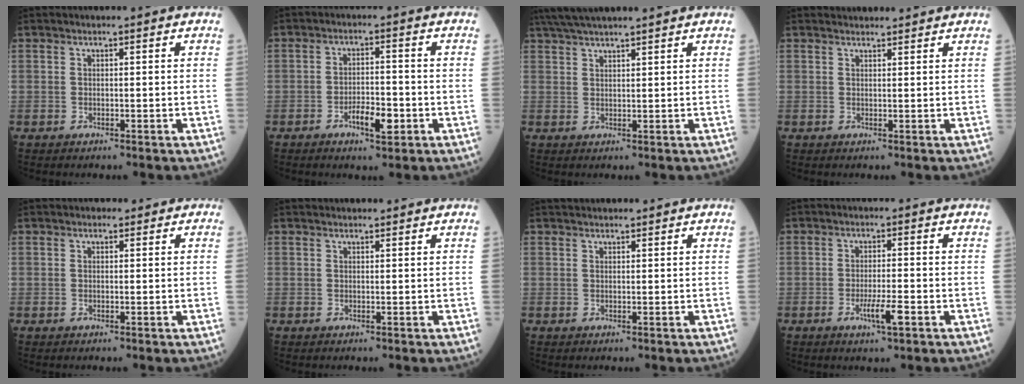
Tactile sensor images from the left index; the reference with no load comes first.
{"total": 4.8, "force": [-2.2, 1.5, 4.0], "torque": [-0.070, 0.002, -0.035]}
{"total": 9.2, "force": [8.0, -0.1, 4.4], "torque": [-0.077, 0.038, 0.126]}
{"total": 3.5, "force": [3.5, 0.5, 0.5], "torque": [-0.008, 0.025, 0.048]}
{"total": 0.6, "force": [0.3, 0.5, 0.1], "torque": [0.000, 0.001, 0.001]}
{"total": 2.6, "force": [2.6, 0.3, 0.4], "torque": [-0.006, 0.023, 0.034]}
{"total": 2.8, "force": [2.7, 0.4, 0.7], "torque": [-0.011, 0.032, 0.042]}
{"total": 3.8, "force": [-1.7, 0.2, 3.4], "torque": [-0.065, -0.005, -0.029]}